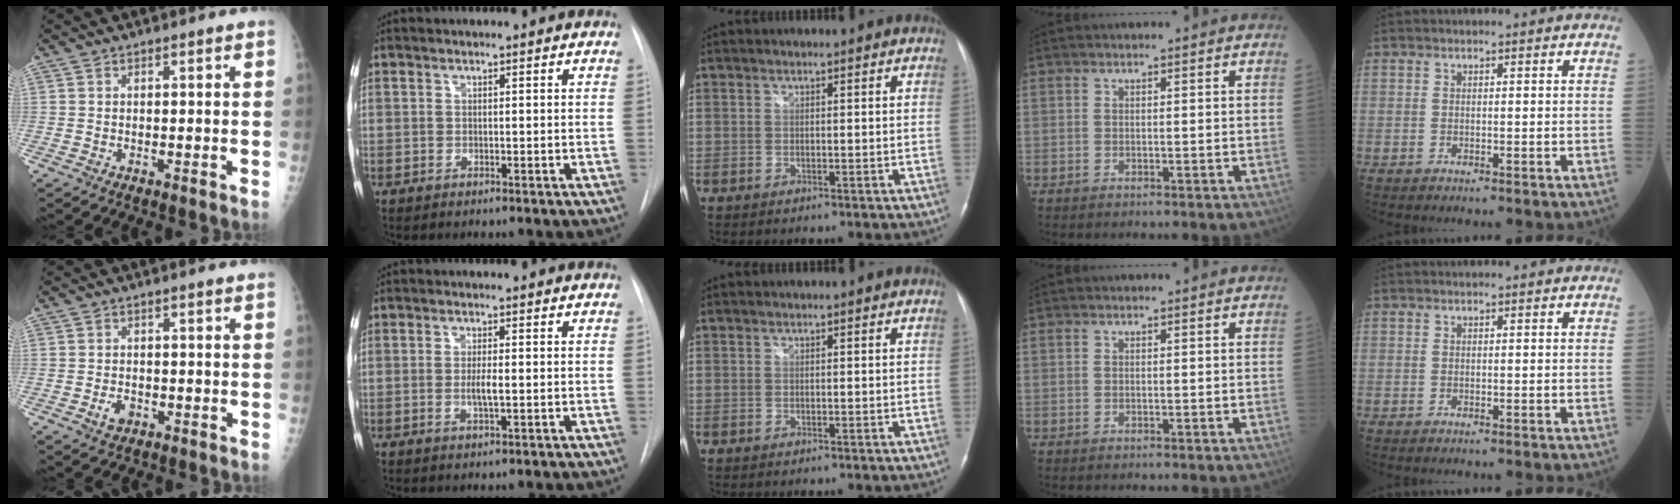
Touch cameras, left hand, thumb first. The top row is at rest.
{"thumb": {"total": 2.1, "force": [-0.8, 1.4, 1.4], "torque": [-0.021, 0.002, -0.009]}, "index": {"total": 2.2, "force": [-1.0, 0.1, 2.0], "torque": [-0.040, -0.010, -0.014]}}